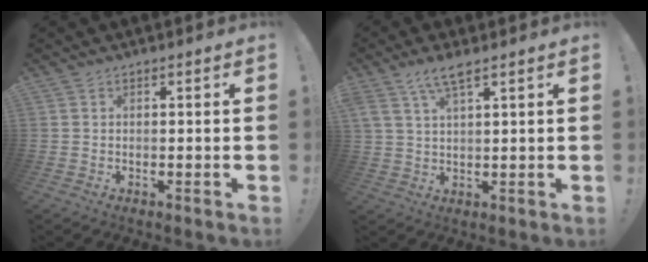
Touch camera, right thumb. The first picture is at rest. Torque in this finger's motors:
{"motor_torque": [1.20, 1.27, 0.79, 0.47, 0.09]}